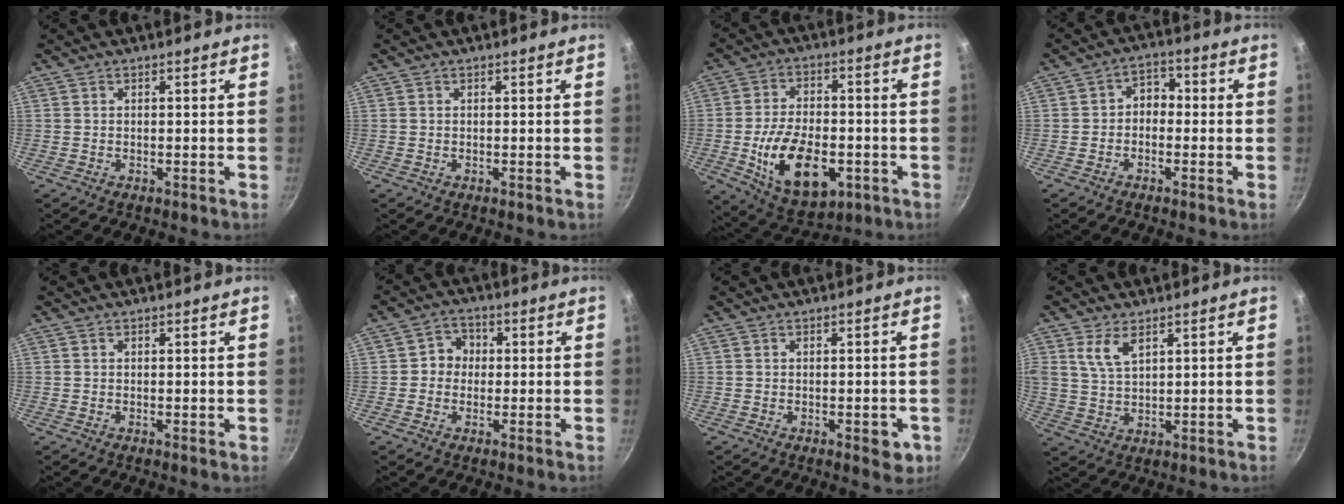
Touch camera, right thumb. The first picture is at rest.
{"total": 0.0}
{"total": 16.6, "force": [-4.6, 9.4, 12.9], "torque": [-0.206, 0.011, -0.063]}
{"total": 4.2, "force": [-0.8, 3.3, 2.5], "torque": [-0.013, 0.023, -0.025]}
{"total": 0.0}
{"total": 4.3, "force": [0.0, 4.0, 1.7], "torque": [0.008, 0.011, -0.009]}
{"total": 3.8, "force": [-1.3, 1.7, 3.1], "torque": [-0.030, 0.001, -0.015]}
{"total": 5.7, "force": [2.9, 3.0, 3.9], "torque": [-0.069, -0.016, 0.060]}